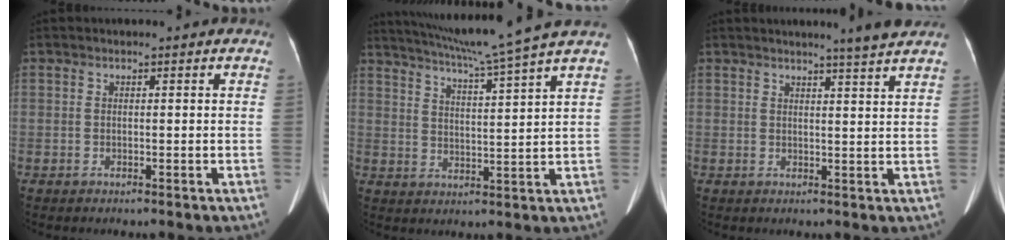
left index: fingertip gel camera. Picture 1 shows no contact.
{"total": 13.3, "force": [11.3, -2.8, 6.4], "torque": [-0.114, -0.017, 0.166]}
{"total": 4.4, "force": [3.8, -1.2, 1.9], "torque": [-0.030, -0.011, 0.043]}